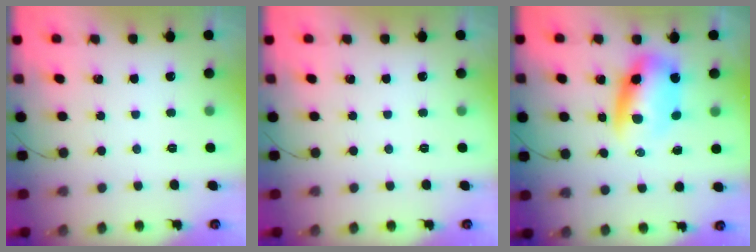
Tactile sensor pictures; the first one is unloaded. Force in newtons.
{"total": 0.0}
{"total": 8.0, "press": 7.7, "slide": 2.2}